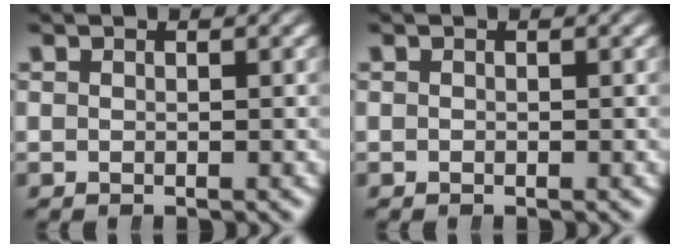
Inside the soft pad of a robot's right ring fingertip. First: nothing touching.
{"total": 0.0}